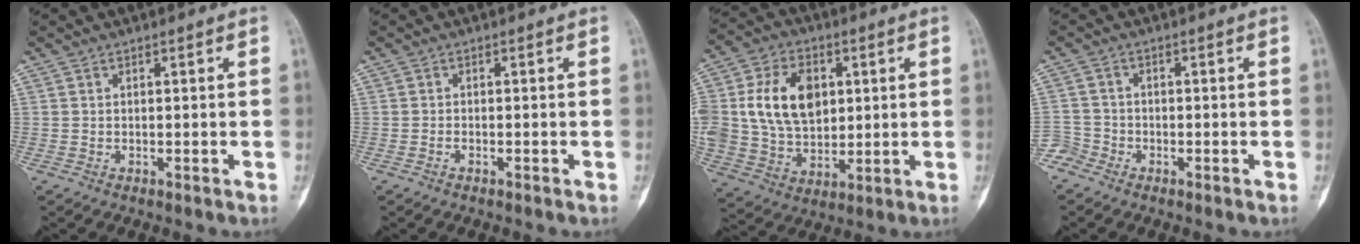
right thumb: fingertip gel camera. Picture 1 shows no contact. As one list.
[{"total": 0.7, "force": [-0.4, 0.4, 0.3], "torque": [-0.005, 0.003, -0.009]}, {"total": 15.9, "force": [3.1, 11.2, 10.8], "torque": [-0.167, -0.001, 0.065]}, {"total": 3.2, "force": [-2.5, 2.0, -0.1], "torque": [0.010, 0.006, -0.059]}]